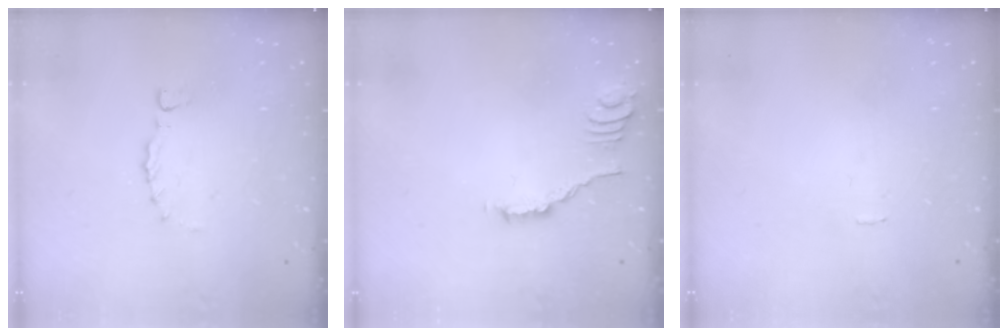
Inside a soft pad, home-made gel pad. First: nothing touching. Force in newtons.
{"total": 2.0, "press": 2.0, "slide": 0.5}
{"total": 0.0}